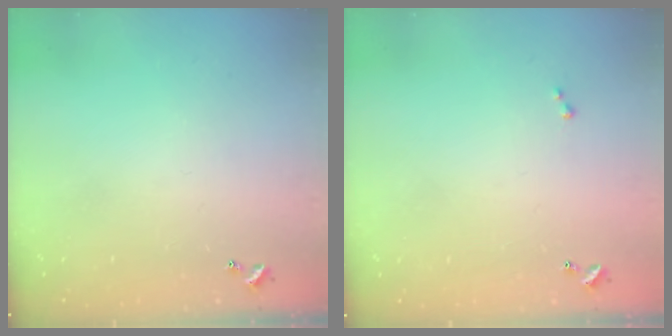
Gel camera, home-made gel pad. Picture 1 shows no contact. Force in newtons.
{"total": 0.0}